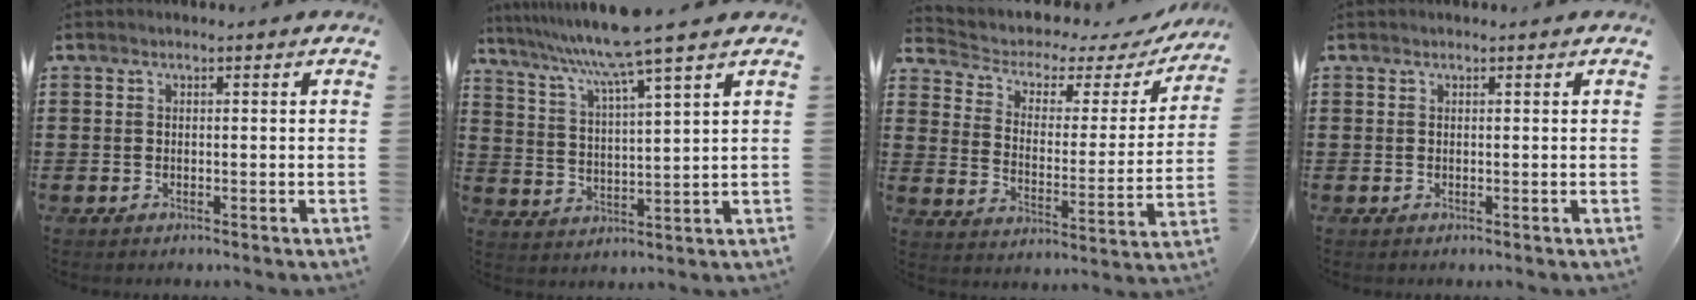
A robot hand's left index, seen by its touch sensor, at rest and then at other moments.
{"total": 8.9, "force": [7.2, -1.3, 5.1], "torque": [-0.121, -0.041, 0.118]}
{"total": 3.7, "force": [2.5, 1.9, 1.8], "torque": [-0.054, -0.019, 0.033]}
{"total": 0.0}